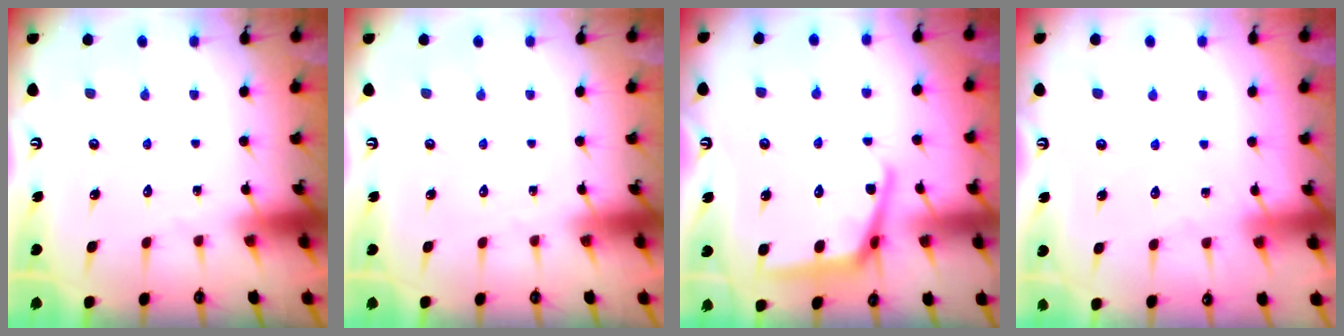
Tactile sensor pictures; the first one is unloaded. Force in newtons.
{"total": 0.0}
{"total": 8.6, "press": 8.5, "slide": 0.7}
{"total": 2.4, "press": 2.4, "slide": 0.4}